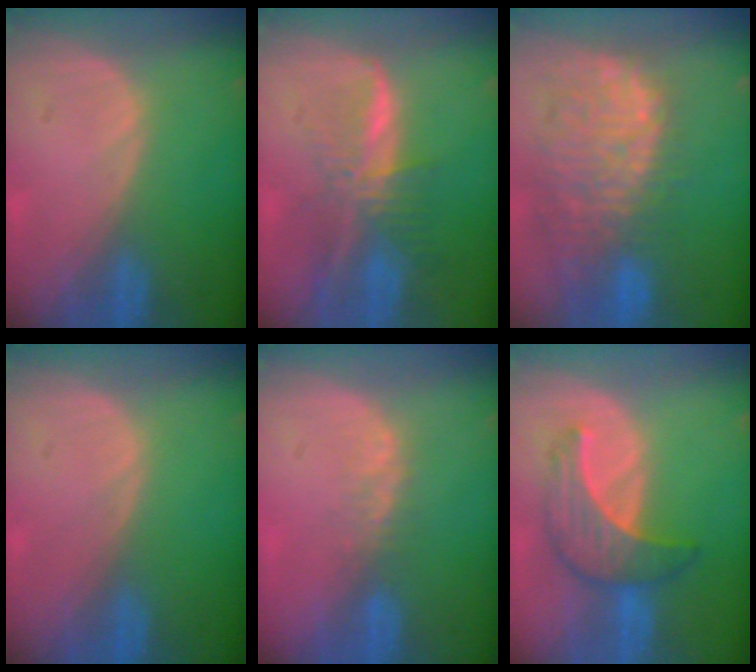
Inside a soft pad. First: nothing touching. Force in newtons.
{"total": 7.9, "press": 6.7, "slide": 4.3}
{"total": 12.7, "press": 11.1, "slide": 6.1}
{"total": 0.0}
{"total": 2.5, "press": 1.9, "slide": 1.5}
{"total": 7.0, "press": 6.9, "slide": 0.5}